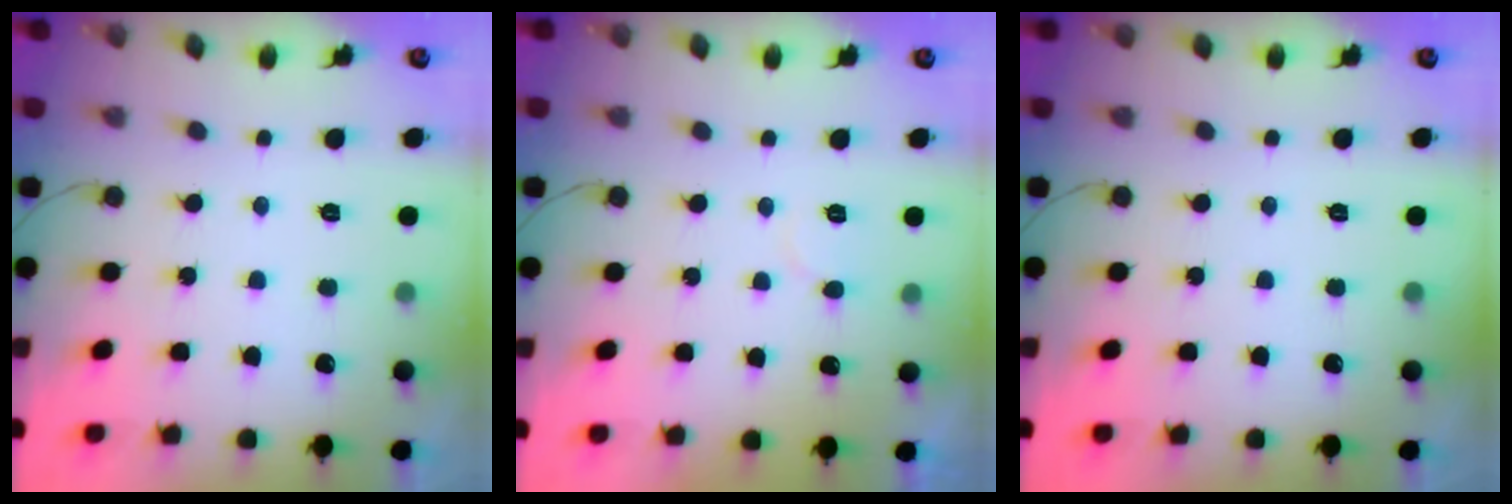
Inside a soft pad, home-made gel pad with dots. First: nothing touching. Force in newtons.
{"total": 4.6, "press": 4.6, "slide": 0.5}
{"total": 0.0}